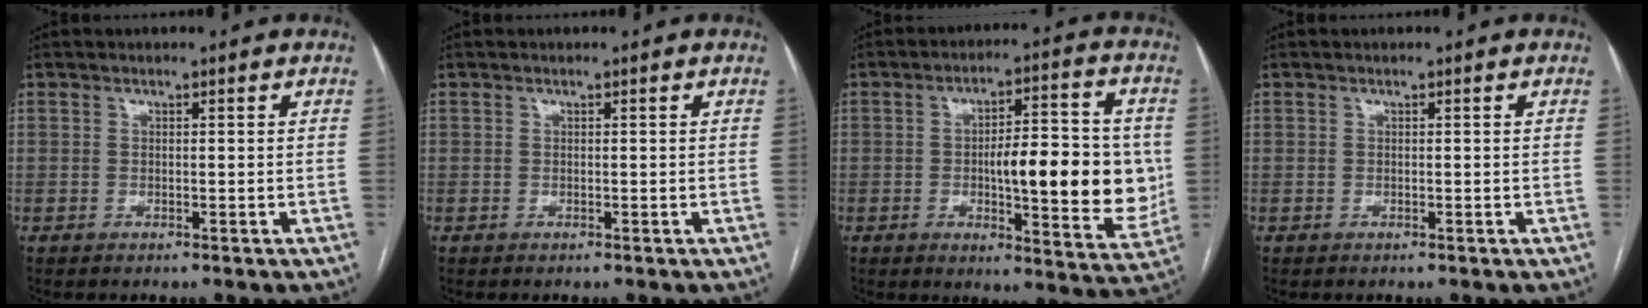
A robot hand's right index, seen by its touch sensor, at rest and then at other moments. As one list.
[{"total": 0.0}, {"total": 16.2, "force": [-0.8, 4.3, 15.6], "torque": [-0.215, 0.008, -0.006]}, {"total": 0.0}]